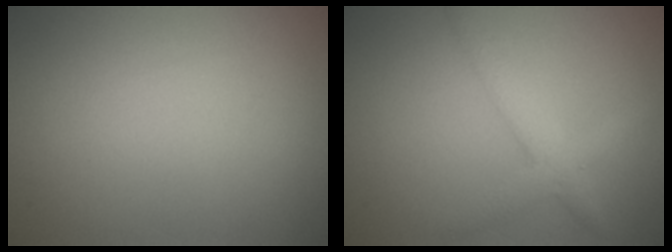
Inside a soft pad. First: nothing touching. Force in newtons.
{"total": 2.1, "press": 2.1, "slide": 0.1}